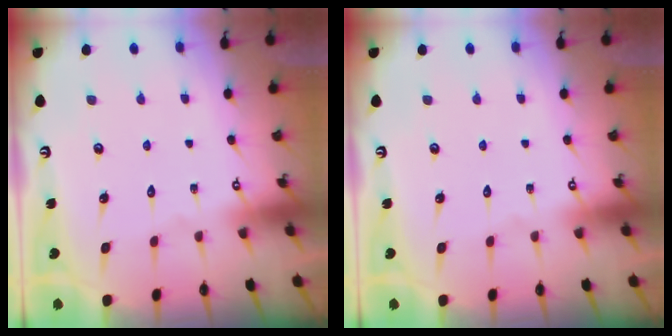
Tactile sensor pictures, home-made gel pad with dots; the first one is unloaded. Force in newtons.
{"total": 0.0}